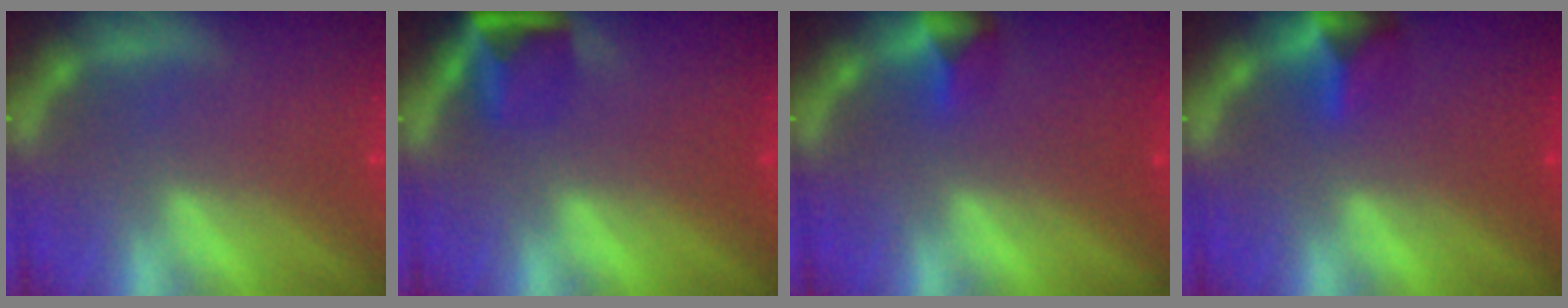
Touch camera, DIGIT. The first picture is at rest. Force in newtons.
{"total": 3.9}
{"total": 1.9}
{"total": 2.9}